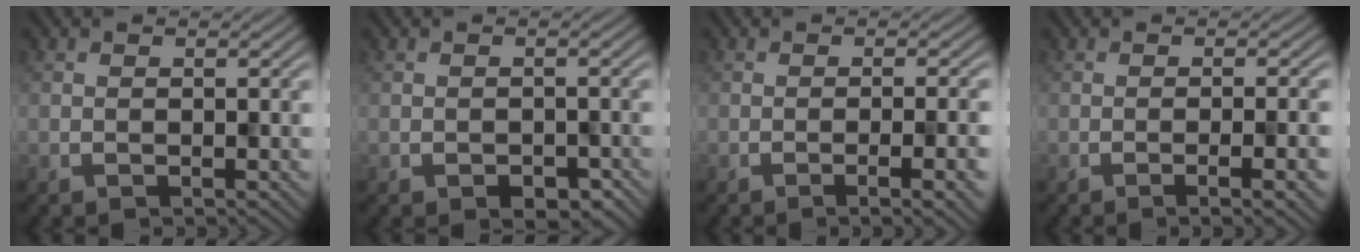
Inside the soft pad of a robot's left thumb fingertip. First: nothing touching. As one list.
[{"total": 2.2, "force": [-1.5, 1.4, 0.8], "torque": [-0.010, -0.003, -0.015]}, {"total": 5.6, "force": [-2.1, 1.3, 5.1], "torque": [-0.059, 0.005, -0.020]}, {"total": 5.0, "force": [-1.8, 1.1, 4.5], "torque": [-0.053, 0.005, -0.018]}]